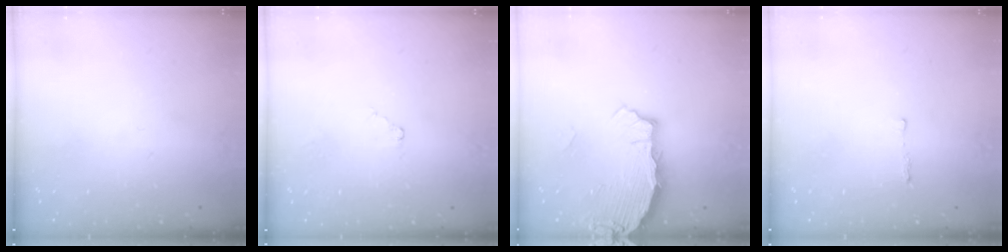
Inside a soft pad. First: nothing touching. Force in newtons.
{"total": 2.4, "press": 2.4, "slide": 0.4}
{"total": 3.4, "press": 3.4, "slide": 0.4}
{"total": 2.6, "press": 2.6, "slide": 0.4}